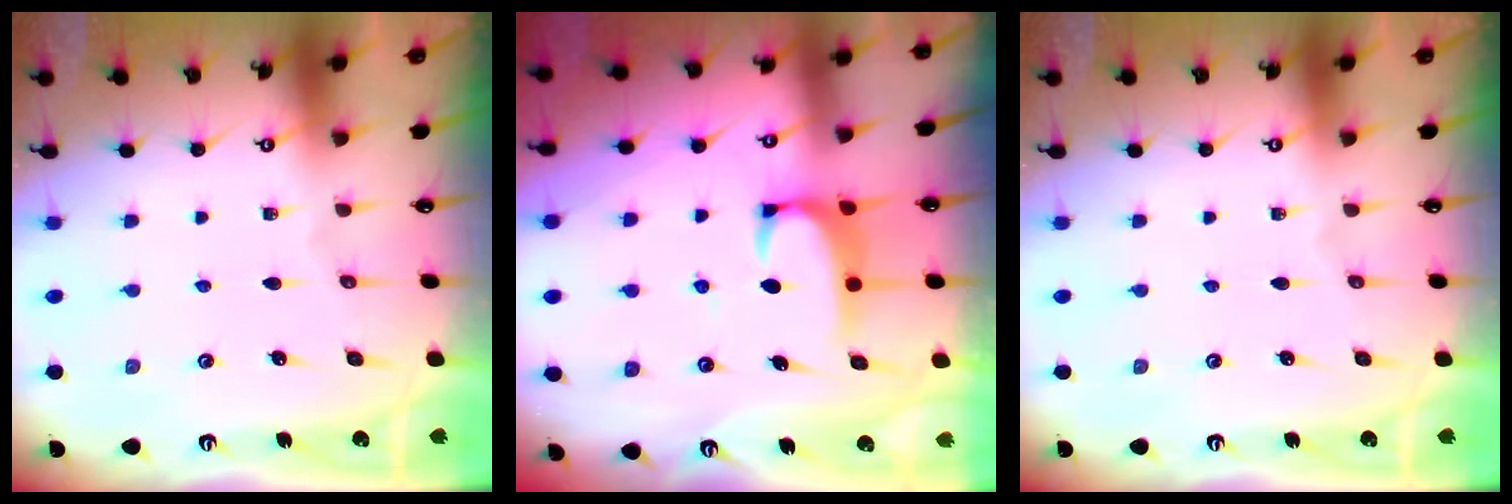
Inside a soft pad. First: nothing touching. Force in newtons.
{"total": 2.0, "press": 2.0, "slide": 0.3}
{"total": 0.0}